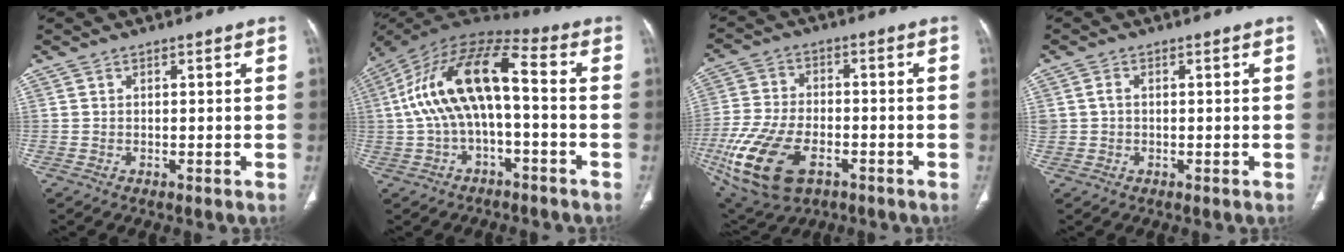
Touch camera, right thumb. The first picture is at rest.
{"total": 16.5, "force": [-0.5, 7.2, 14.9], "torque": [-0.291, 0.059, -0.015]}
{"total": 18.5, "force": [-7.3, 10.5, 13.5], "torque": [-0.291, 0.007, -0.121]}
{"total": 1.9, "force": [0.1, 1.5, 1.2], "torque": [-0.025, 0.006, 0.004]}